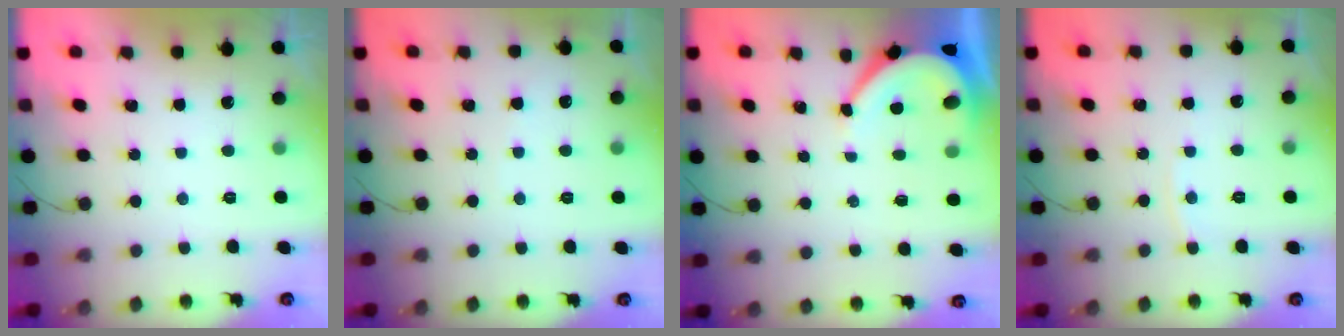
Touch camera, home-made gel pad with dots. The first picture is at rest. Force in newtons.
{"total": 2.7, "press": 2.7, "slide": 0.3}
{"total": 5.3, "press": 5.2, "slide": 0.6}
{"total": 2.8, "press": 2.8, "slide": 0.4}